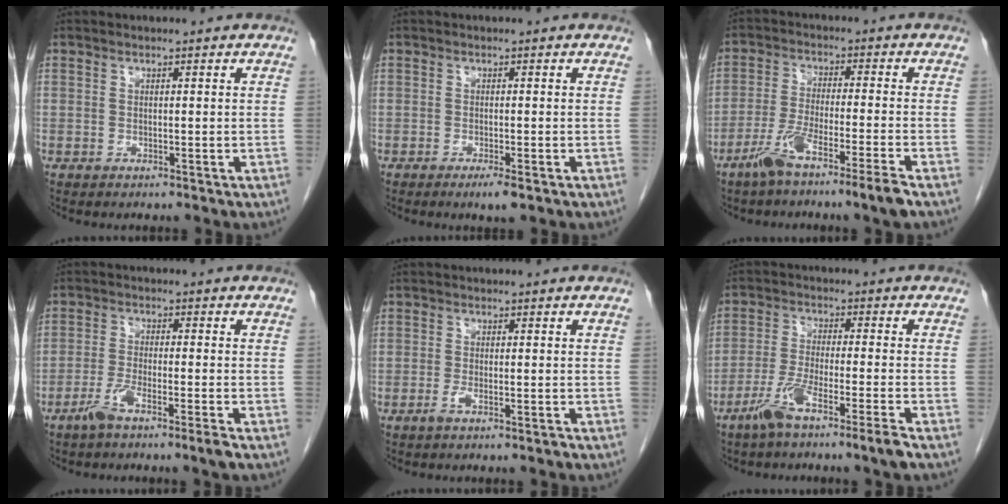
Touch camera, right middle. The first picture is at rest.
{"total": 2.2, "force": [-1.3, 0.2, 1.8], "torque": [-0.028, -0.005, -0.019]}
{"total": 8.3, "force": [-5.5, -0.6, 6.2], "torque": [-0.114, -0.015, -0.105]}
{"total": 4.9, "force": [-3.3, -0.5, 3.5], "torque": [-0.067, -0.006, -0.068]}
{"total": 1.8, "force": [-1.2, -0.1, 1.3], "torque": [-0.027, -0.002, -0.024]}
{"total": 7.6, "force": [-5.0, -0.7, 5.6], "torque": [-0.104, -0.014, -0.098]}